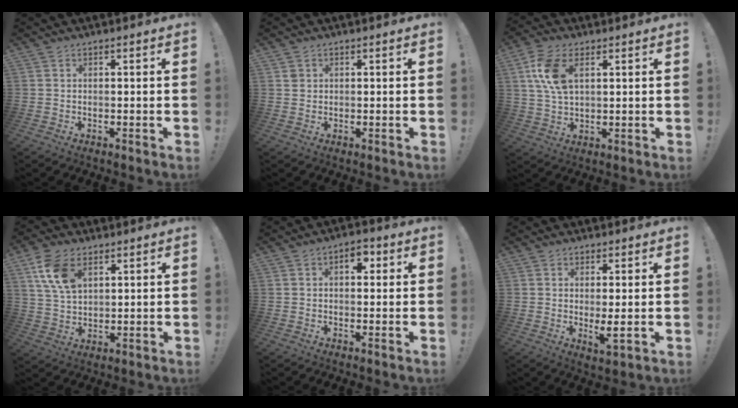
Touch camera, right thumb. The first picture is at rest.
{"total": 1.4, "force": [0.7, 1.1, 0.4], "torque": [-0.003, 0.000, 0.014]}
{"total": 10.4, "force": [3.8, 5.7, 7.8], "torque": [-0.154, -0.005, 0.069]}
{"total": 10.8, "force": [5.3, 6.3, 6.9], "torque": [-0.124, -0.012, 0.102]}
{"total": 4.6, "force": [1.4, 2.8, 3.4], "torque": [-0.038, 0.001, 0.019]}
{"total": 4.4, "force": [0.5, 0.9, 4.3], "torque": [-0.051, -0.019, 0.010]}